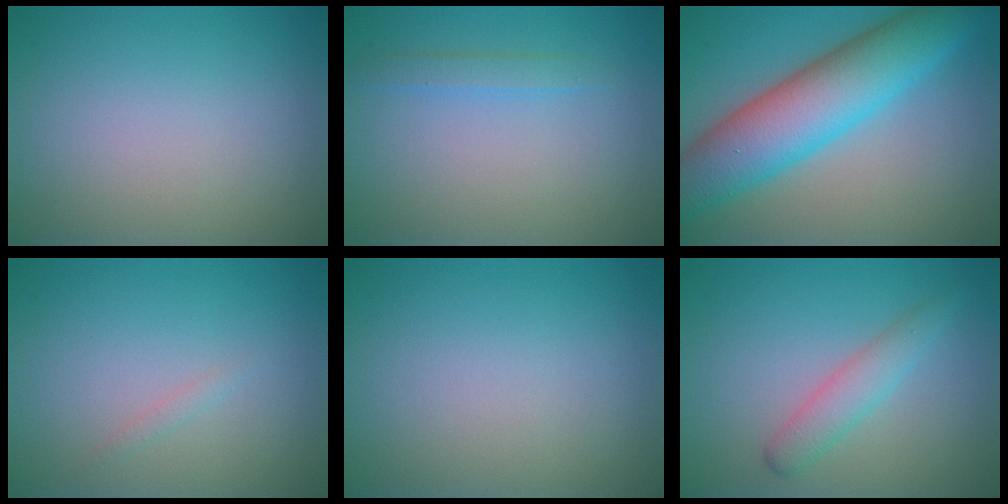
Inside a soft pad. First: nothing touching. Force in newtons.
{"total": 1.3, "press": 1.3, "slide": 0.2}
{"total": 8.5, "press": 8.5, "slide": 0.6}
{"total": 0.5, "press": 0.5, "slide": 0.0}
{"total": 0.0}
{"total": 2.5, "press": 2.5, "slide": 0.1}